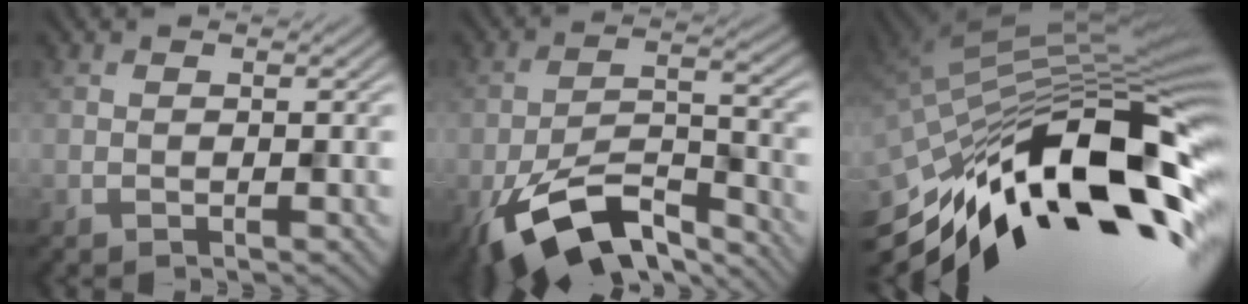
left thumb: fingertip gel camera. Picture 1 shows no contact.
{"total": 12.5, "force": [-7.8, 5.0, 8.4], "torque": [-0.167, -0.019, -0.144]}
{"total": 17.4, "force": [-7.3, 6.8, 14.3], "torque": [-0.256, -0.010, -0.136]}